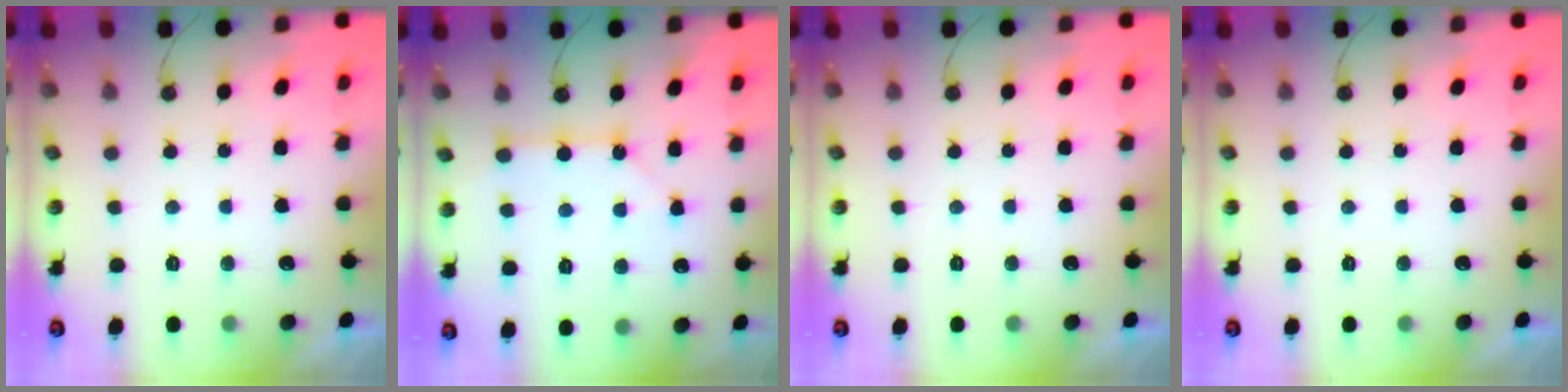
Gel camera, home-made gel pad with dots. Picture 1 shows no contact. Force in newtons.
{"total": 2.8, "press": 2.8, "slide": 0.1}
{"total": 0.0}
{"total": 0.0}